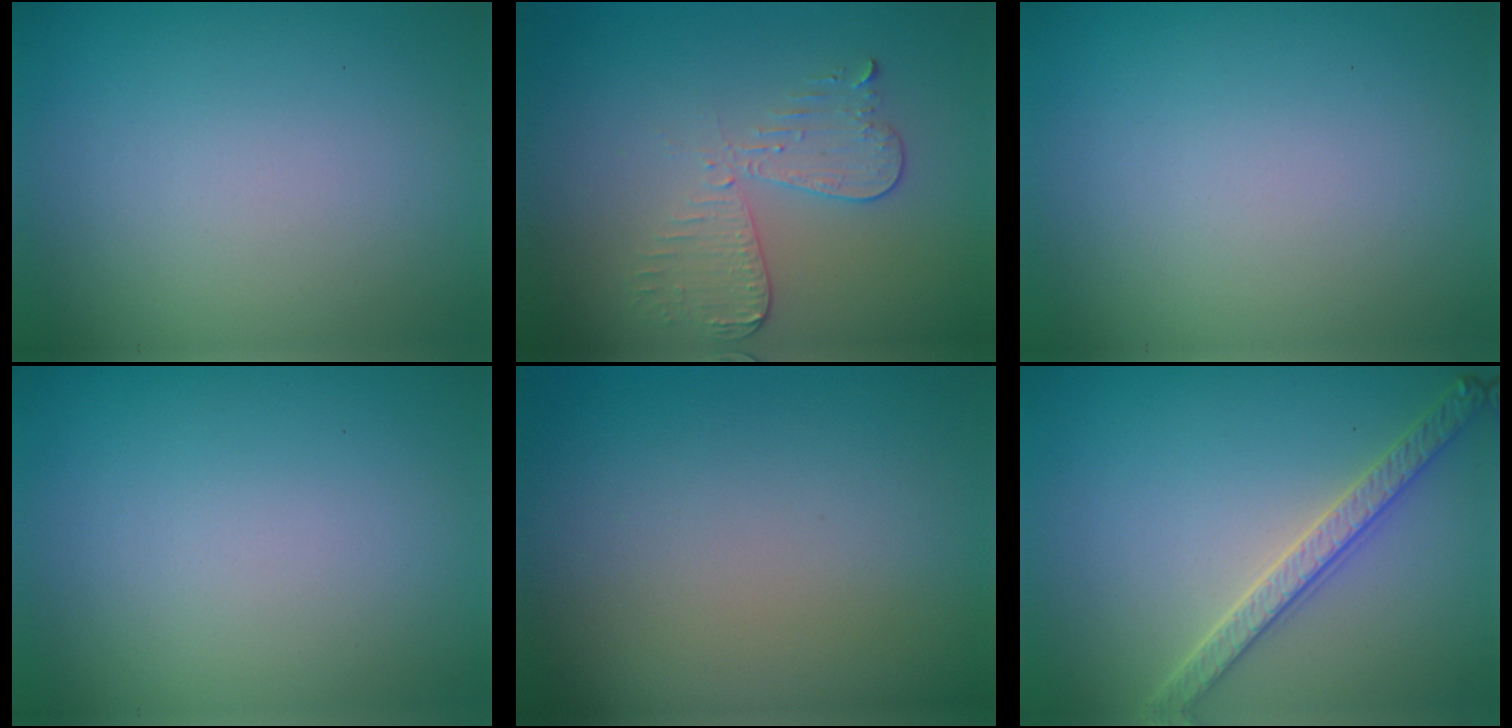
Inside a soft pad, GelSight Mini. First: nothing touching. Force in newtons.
{"total": 3.0, "press": 2.7, "slide": 1.2}
{"total": 0.0}
{"total": 0.0}
{"total": 0.0}
{"total": 3.3, "press": 3.1, "slide": 1.3}